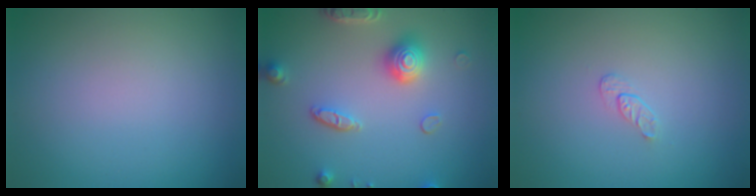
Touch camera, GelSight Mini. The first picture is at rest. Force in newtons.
{"total": 4.0, "press": 3.5, "slide": 2.1}
{"total": 0.8, "press": 0.5, "slide": 0.7}